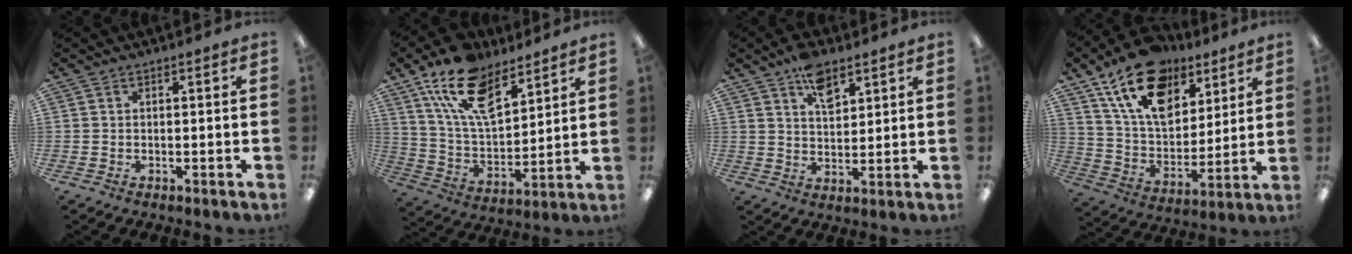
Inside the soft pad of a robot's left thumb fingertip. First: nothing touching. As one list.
[{"total": 17.6, "force": [11.3, 8.6, 10.4], "torque": [-0.195, -0.045, 0.207]}, {"total": 7.8, "force": [5.0, 4.1, 4.3], "torque": [-0.058, -0.025, 0.086]}, {"total": 20.1, "force": [12.1, 11.9, 10.8], "torque": [-0.186, -0.051, 0.221]}]